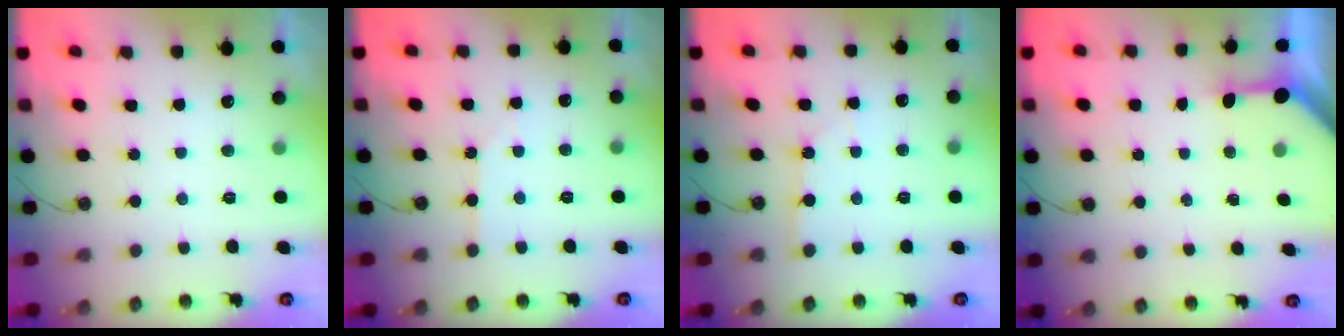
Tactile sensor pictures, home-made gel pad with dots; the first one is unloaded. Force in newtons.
{"total": 2.6, "press": 2.6, "slide": 0.5}
{"total": 2.6, "press": 2.6, "slide": 0.4}
{"total": 3.4, "press": 3.4, "slide": 0.3}